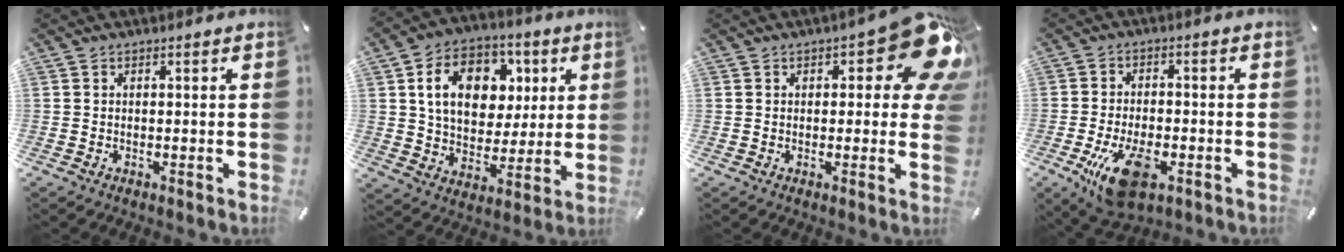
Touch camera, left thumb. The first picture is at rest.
{"total": 15.3, "force": [4.8, 11.7, 8.6], "torque": [-0.140, 0.003, 0.091]}
{"total": 13.8, "force": [6.1, 5.4, 11.2], "torque": [-0.135, -0.047, 0.101]}
{"total": 11.9, "force": [-4.8, 6.3, 8.9], "torque": [-0.174, 0.000, -0.088]}